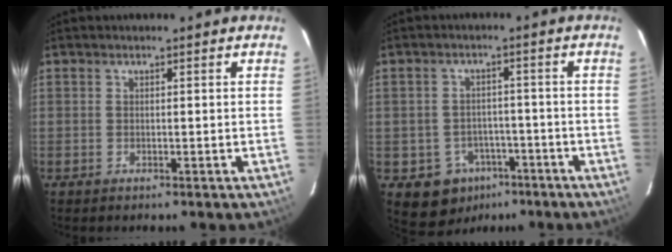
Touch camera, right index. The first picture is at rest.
{"total": 8.1, "force": [-4.5, 6.5, 1.8], "torque": [-0.047, 0.021, -0.044]}